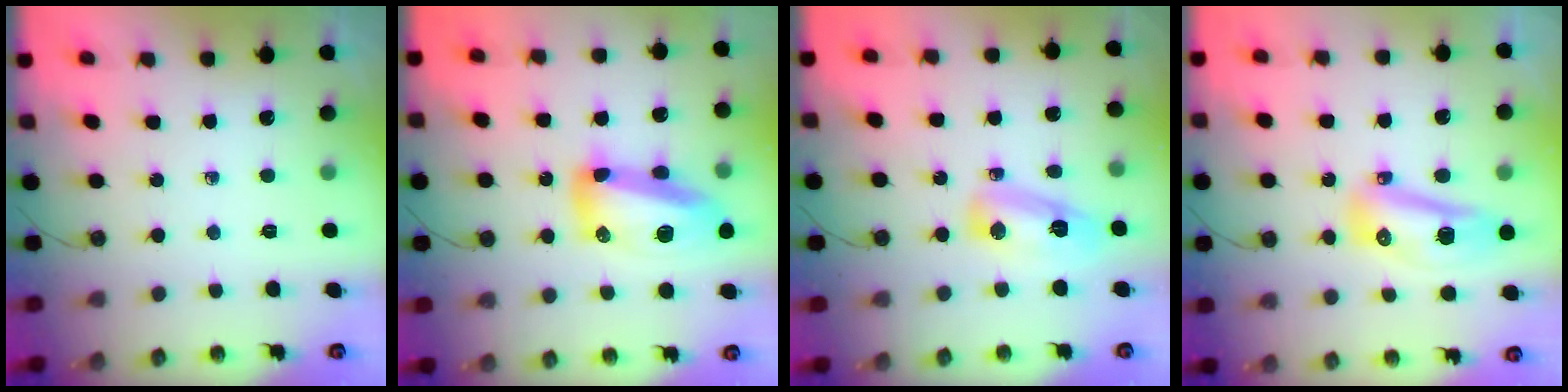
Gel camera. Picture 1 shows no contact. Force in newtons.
{"total": 16.4, "press": 16.3, "slide": 1.5}
{"total": 9.9, "press": 8.7, "slide": 4.7}
{"total": 11.4, "press": 11.2, "slide": 1.9}